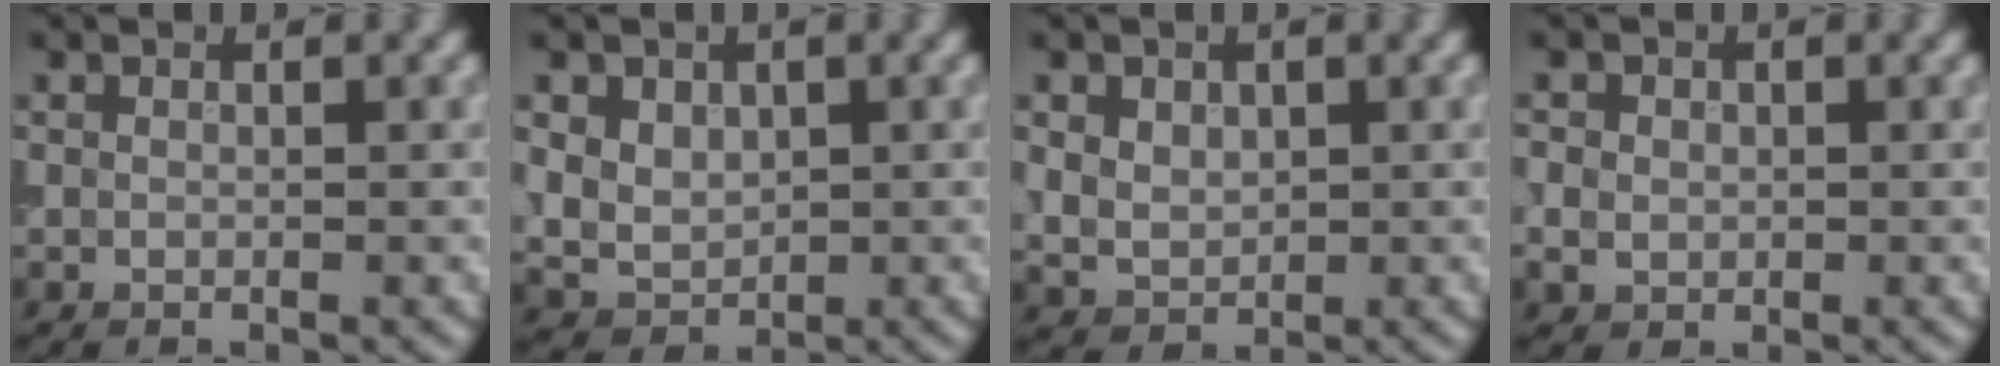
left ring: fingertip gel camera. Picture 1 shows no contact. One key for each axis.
{"total": 4.8, "fx": 1.6, "fy": 3.7, "fz": 2.5, "tx": -0.053, "ty": 0.013, "tz": 0.025}
{"total": 3.1, "fx": 1.1, "fy": 2.4, "fz": 1.6, "tx": -0.039, "ty": 0.007, "tz": 0.021}
{"total": 2.3, "fx": 0.2, "fy": 2.1, "fz": 1.0, "tx": -0.013, "ty": 0.005, "tz": 0.000}